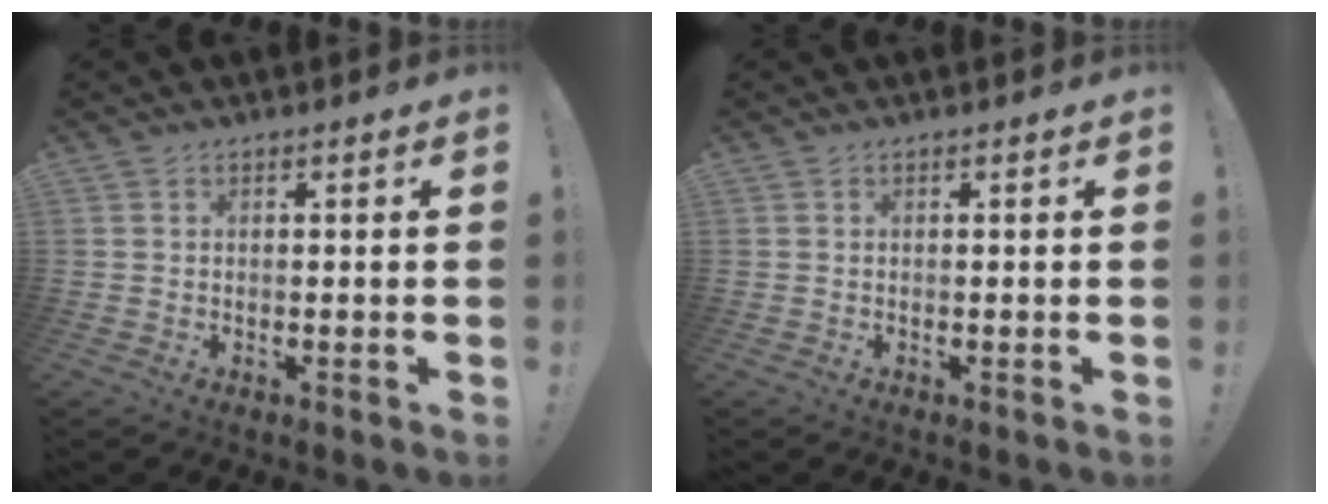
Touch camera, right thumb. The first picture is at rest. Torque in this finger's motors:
{"motor_torque": [-0.01, 0.00, 0.00, 0.00, 0.00]}